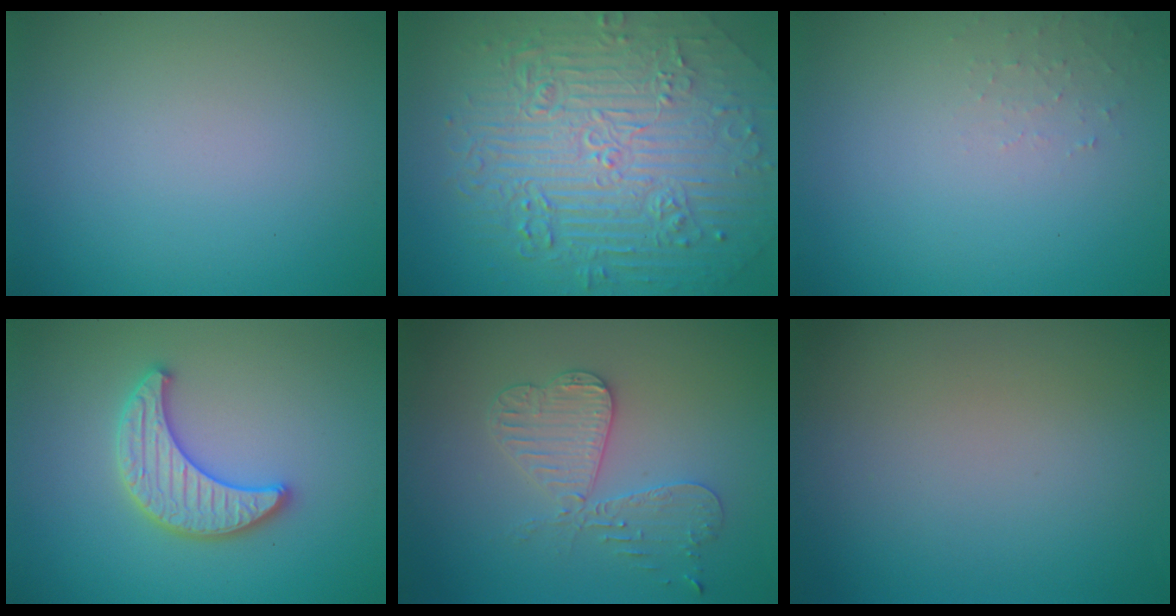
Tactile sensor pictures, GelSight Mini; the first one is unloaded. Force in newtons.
{"total": 11.2, "press": 7.3, "slide": 8.4}
{"total": 1.1, "press": 1.0, "slide": 0.2}
{"total": 3.6, "press": 3.5, "slide": 0.7}
{"total": 3.5, "press": 3.4, "slide": 0.5}
{"total": 0.0}